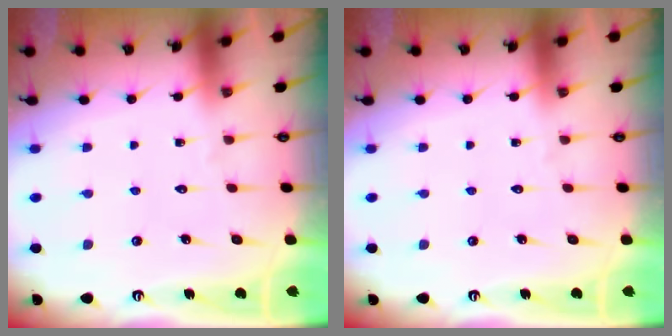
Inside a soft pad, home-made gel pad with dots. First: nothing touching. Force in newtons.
{"total": 0.0}